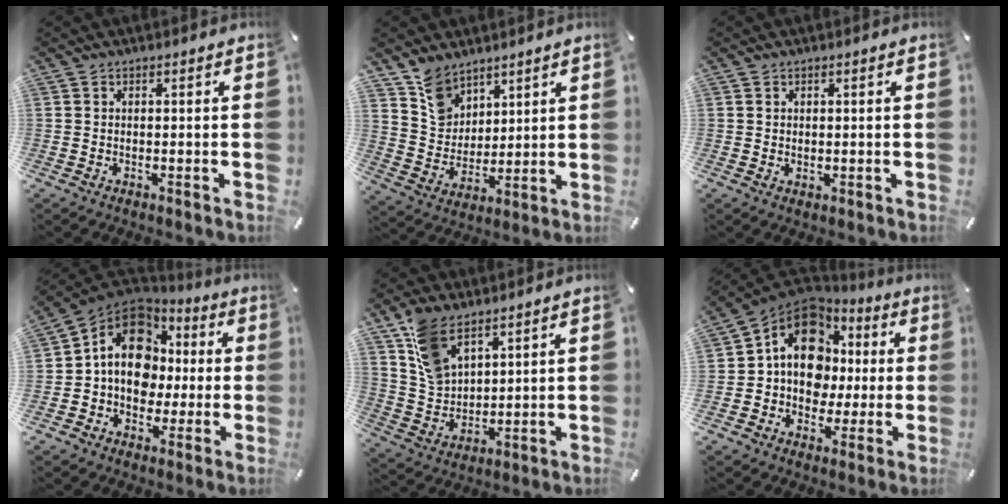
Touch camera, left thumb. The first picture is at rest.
{"total": 9.2, "force": [6.6, 6.2, 1.7], "torque": [-0.052, -0.037, 0.130]}
{"total": 0.7, "force": [0.4, 0.5, 0.2], "torque": [-0.004, 0.001, 0.008]}
{"total": 14.6, "force": [1.1, 12.1, 8.0], "torque": [-0.146, 0.003, 0.025]}
{"total": 10.4, "force": [6.9, 5.9, 4.9], "torque": [-0.109, -0.024, 0.136]}
{"total": 14.3, "force": [1.8, 12.1, 7.4], "torque": [-0.126, -0.008, 0.038]}